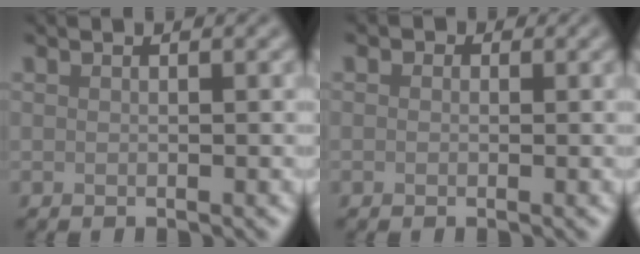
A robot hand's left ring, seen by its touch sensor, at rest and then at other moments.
{"total": 1.1, "force": [0.3, 1.0, 0.3], "torque": [0.001, -0.001, -0.006]}